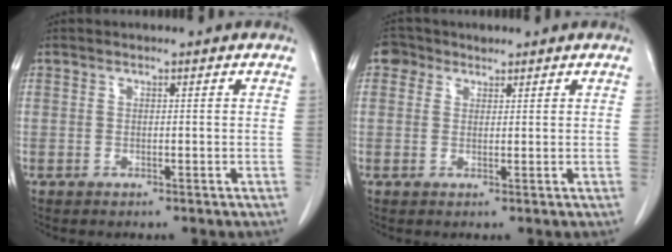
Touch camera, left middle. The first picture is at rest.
{"total": 2.6, "force": [1.6, 2.0, 0.4], "torque": [-0.008, 0.011, 0.024]}